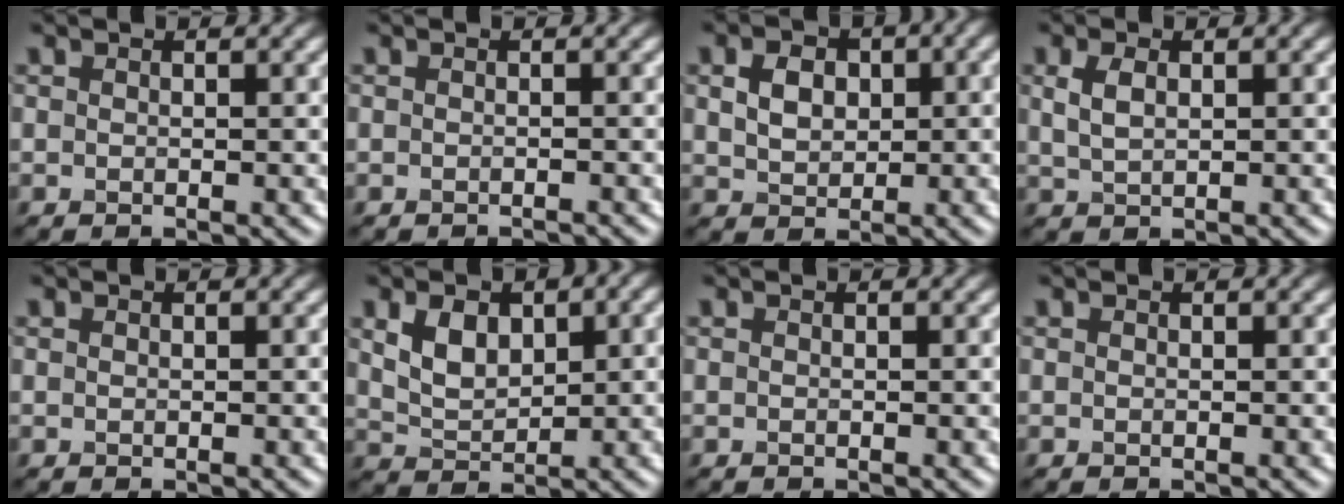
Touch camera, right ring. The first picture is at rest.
{"total": 1.2, "force": [-1.2, 0.1, 0.2], "torque": [0.004, -0.001, -0.018]}
{"total": 3.5, "force": [0.7, 2.5, 2.3], "torque": [-0.042, 0.002, 0.012]}
{"total": 2.0, "force": [0.6, 1.1, 1.5], "torque": [-0.035, -0.001, 0.016]}
{"total": 0.0}
{"total": 4.3, "force": [1.4, 2.7, 3.1], "torque": [-0.059, 0.000, 0.030]}
{"total": 0.0}
{"total": 0.0}